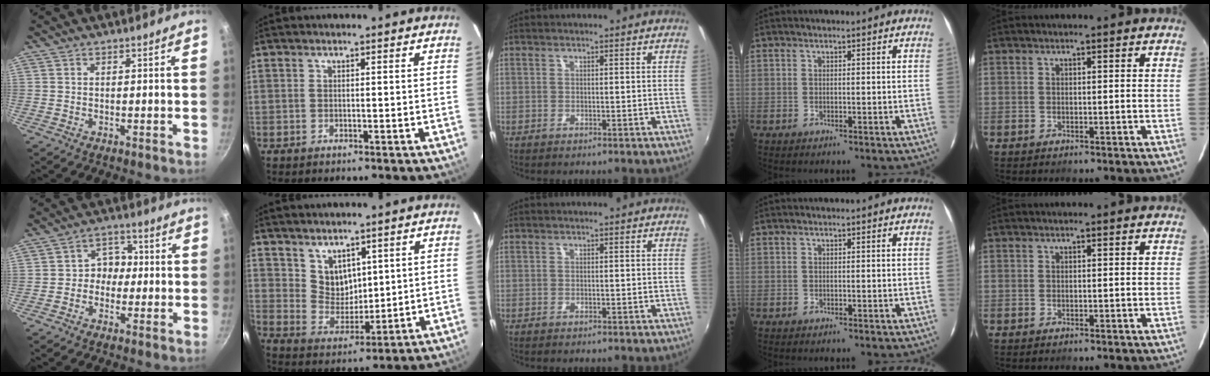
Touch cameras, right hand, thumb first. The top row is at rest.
{"thumb": {"total": 5.7, "force": [-0.5, 4.9, 2.8], "torque": [0.003, 0.019, -0.020]}, "index": {"total": 6.7, "force": [4.3, 4.5, 2.4], "torque": [-0.035, 0.002, 0.094]}}